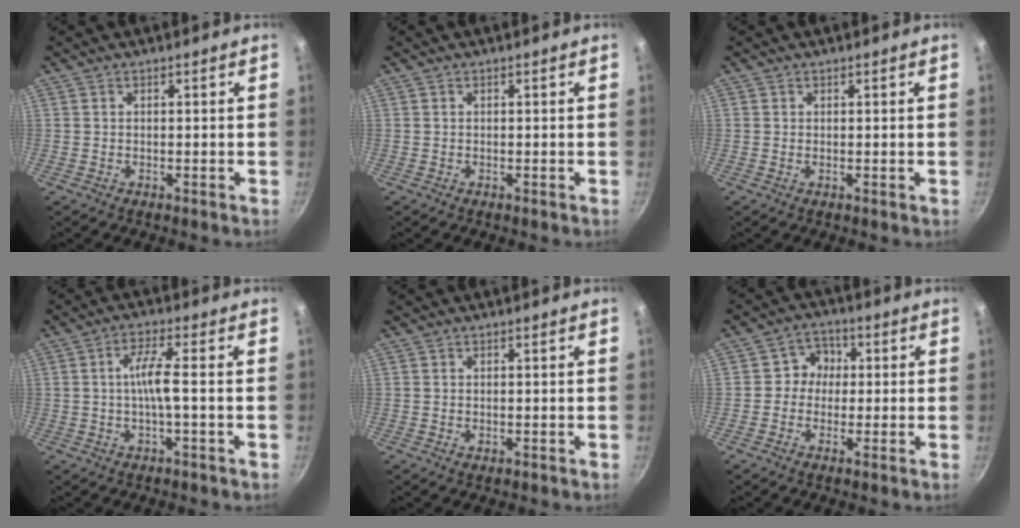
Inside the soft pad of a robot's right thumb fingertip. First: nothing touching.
{"total": 0.0}
{"total": 0.0}
{"total": 5.2, "force": [-0.6, 0.5, 5.1], "torque": [-0.111, 0.014, -0.015]}
{"total": 0.8, "force": [-0.1, 0.4, 0.7], "torque": [-0.010, -0.001, -0.003]}
{"total": 5.1, "force": [0.1, 4.8, 1.7], "torque": [0.013, 0.011, -0.014]}